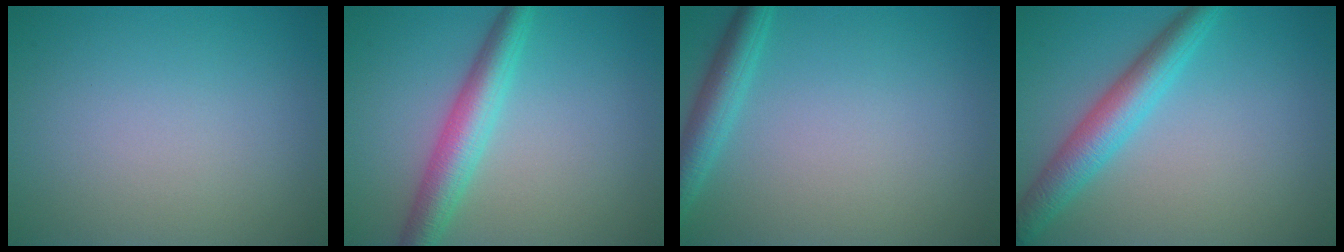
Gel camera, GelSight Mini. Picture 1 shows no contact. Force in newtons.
{"total": 4.4, "press": 4.4, "slide": 0.1}
{"total": 3.0, "press": 3.0, "slide": 0.2}
{"total": 4.4, "press": 4.4, "slide": 0.1}